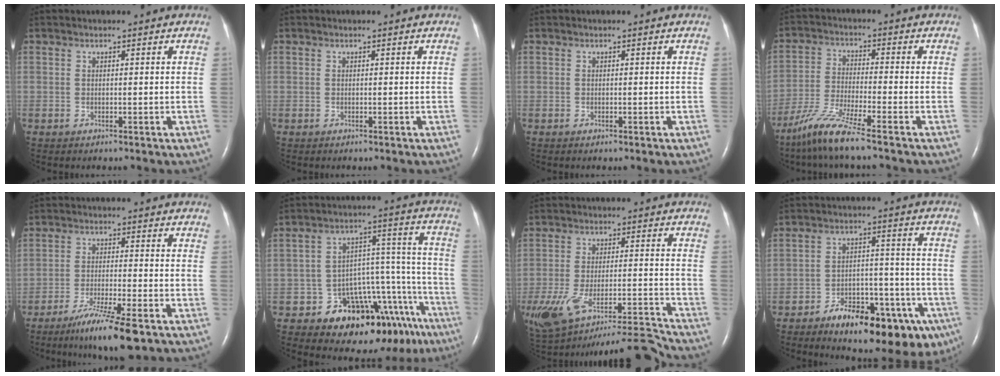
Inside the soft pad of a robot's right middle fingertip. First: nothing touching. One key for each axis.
{"total": 0.0}
{"total": 0.0}
{"total": 7.8, "fx": -5.9, "fy": -0.7, "fz": 5.1, "tx": -0.107, "ty": -0.032, "tz": -0.119}
{"total": 8.8, "fx": -5.8, "fy": -0.1, "fz": 6.6, "tx": -0.121, "ty": -0.025, "tz": -0.100}
{"total": 17.6, "fx": -12.5, "fy": 8.2, "fz": 9.4, "tx": -0.050, "ty": 0.092, "tz": -0.160}
{"total": 15.7, "fx": -13.2, "fy": 1.3, "fz": 8.5, "tx": -0.164, "ty": 0.009, "tz": -0.216}
{"total": 17.4, "fx": -10.6, "fy": 6.5, "fz": 12.1, "tx": -0.109, "ty": 0.034, "tz": -0.146}